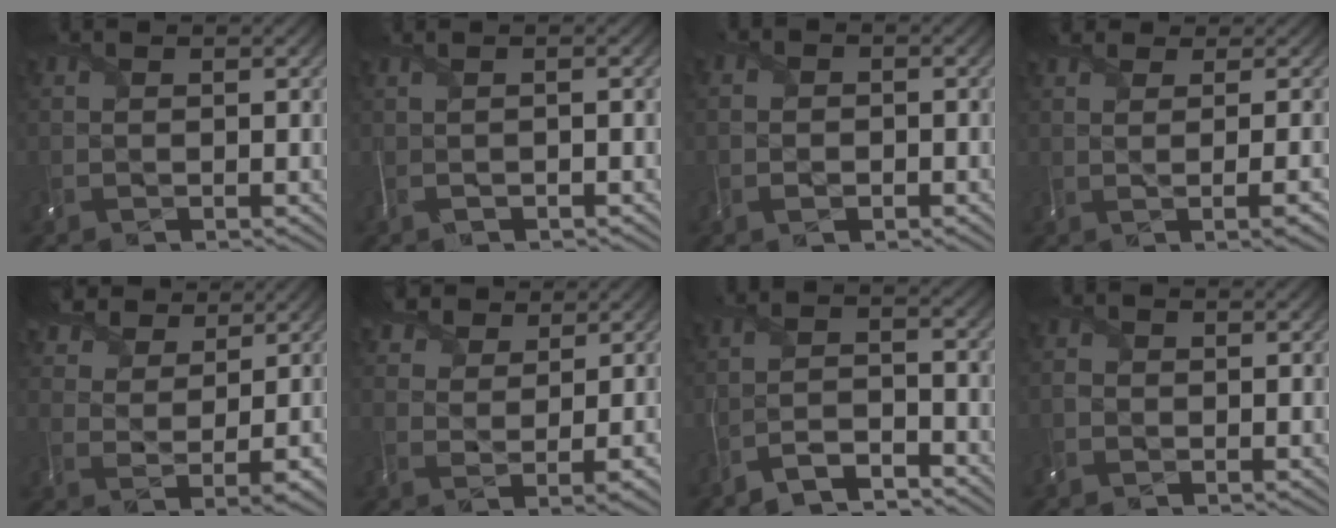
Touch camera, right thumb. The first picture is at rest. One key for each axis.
{"total": 0.8, "fx": -0.4, "fy": -0.2, "fz": 0.7, "tx": -0.006, "ty": 0.004, "tz": -0.021}
{"total": 1.9, "fx": -1.3, "fy": 1.3, "fz": 0.4, "tx": -0.007, "ty": -0.002, "tz": -0.032}
{"total": 5.8, "fx": 2.8, "fy": 1.8, "fz": 4.8, "tx": -0.058, "ty": 0.032, "tz": 0.020}
{"total": 7.0, "fx": 5.4, "fy": 2.8, "fz": 3.5, "tx": -0.080, "ty": 0.014, "tz": 0.091}
{"total": 5.1, "fx": 3.9, "fy": 2.1, "fz": 2.4, "tx": -0.049, "ty": 0.008, "tz": 0.069}
{"total": 4.5, "fx": -4.5, "fy": 0.0, "fz": 0.9, "tx": -0.012, "ty": 0.003, "tz": -0.094}
{"total": 1.1, "fx": -0.8, "fy": 0.8, "fz": 0.0, "tx": -0.001, "ty": -0.003, "tz": -0.020}